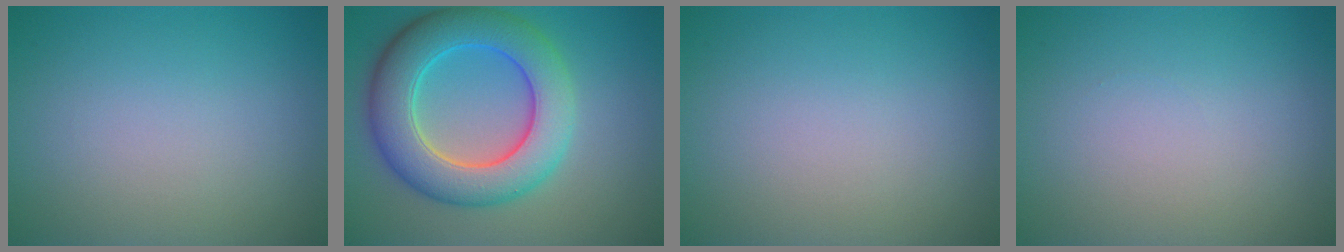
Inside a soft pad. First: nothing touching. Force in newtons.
{"total": 8.6, "press": 8.6, "slide": 0.5}
{"total": 0.0}
{"total": 0.0}